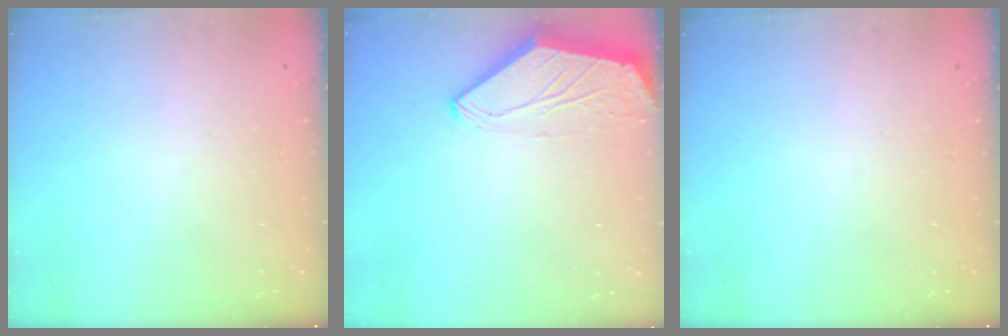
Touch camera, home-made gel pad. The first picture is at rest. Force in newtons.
{"total": 0.0}
{"total": 0.0}